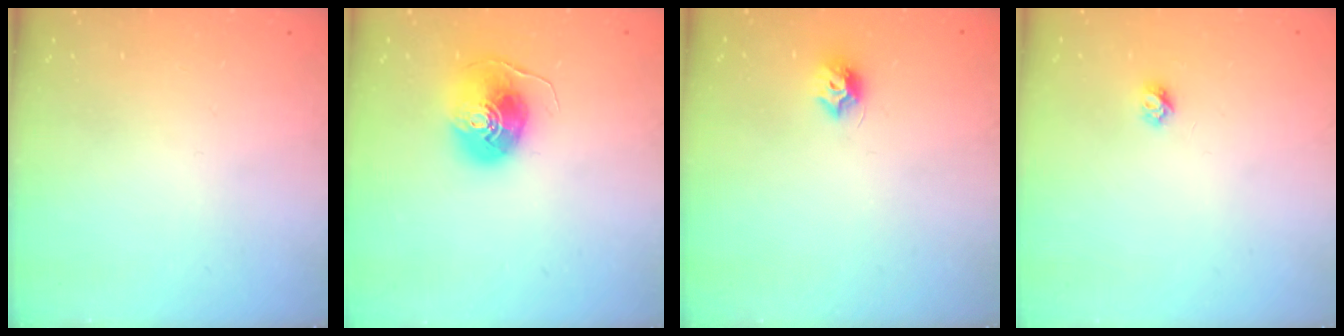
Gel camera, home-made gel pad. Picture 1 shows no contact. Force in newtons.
{"total": 8.5, "press": 8.4, "slide": 1.2}
{"total": 7.1, "press": 7.1, "slide": 0.5}
{"total": 3.7, "press": 3.7, "slide": 0.4}